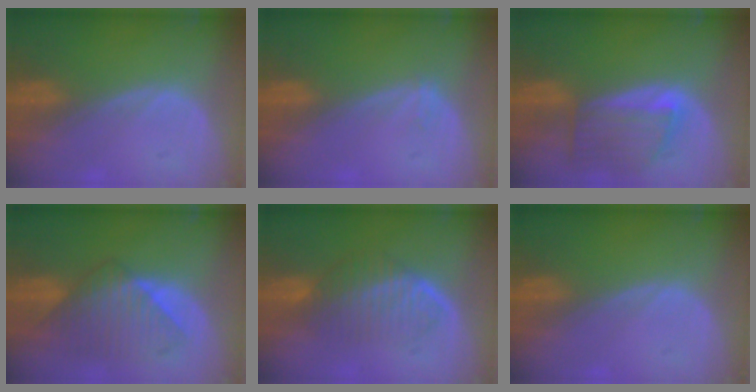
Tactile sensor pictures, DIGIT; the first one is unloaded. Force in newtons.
{"total": 0.9, "press": 0.6, "slide": 0.6}
{"total": 7.2, "press": 6.7, "slide": 2.8}
{"total": 8.6, "press": 8.2, "slide": 2.6}
{"total": 6.3, "press": 6.2, "slide": 1.3}
{"total": 0.0}